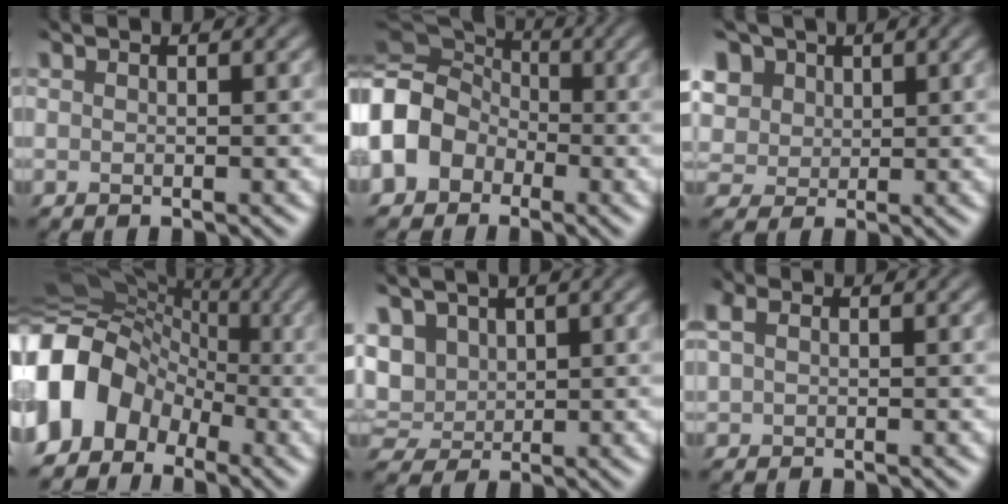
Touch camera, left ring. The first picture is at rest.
{"total": 10.2, "force": [-2.3, 8.6, 5.0], "torque": [-0.121, 0.000, -0.078]}
{"total": 5.2, "force": [2.7, 4.0, 2.0], "torque": [-0.083, 0.007, 0.054]}
{"total": 10.9, "force": [-4.3, 8.5, 5.2], "torque": [-0.119, 0.002, -0.091]}
{"total": 3.2, "force": [1.4, 2.4, 1.5], "torque": [-0.054, 0.003, 0.035]}
{"total": 1.7, "force": [0.6, 1.2, 1.0], "torque": [-0.036, 0.009, 0.025]}